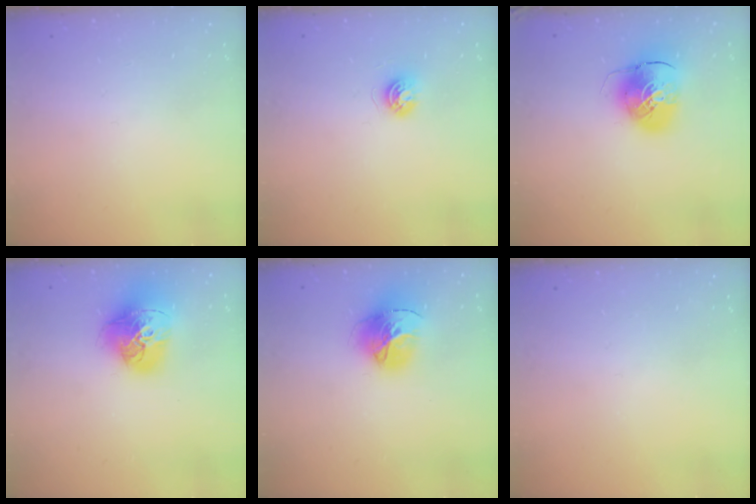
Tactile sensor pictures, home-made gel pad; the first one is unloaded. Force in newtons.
{"total": 5.4, "press": 5.4, "slide": 0.5}
{"total": 10.5, "press": 10.4, "slide": 1.8}
{"total": 17.5, "press": 17.4, "slide": 2.0}
{"total": 16.0, "press": 15.9, "slide": 1.7}
{"total": 0.0}